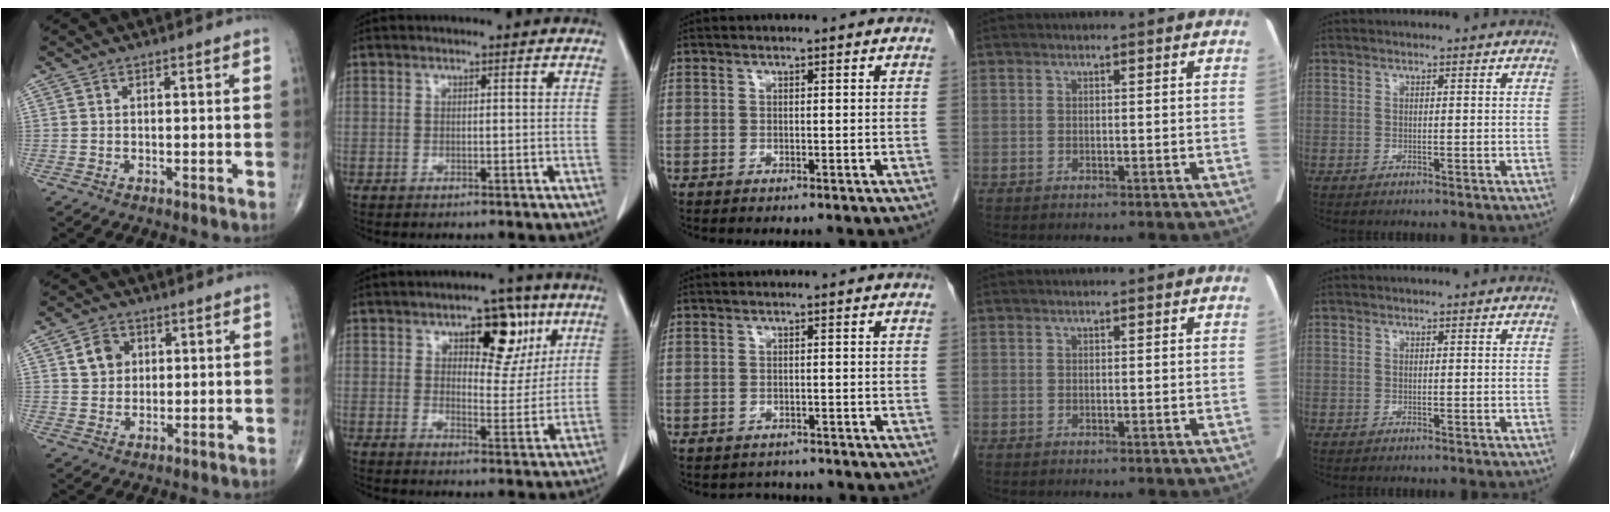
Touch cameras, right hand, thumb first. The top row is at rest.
{"thumb": {"total": 5.4, "force": [1.8, 4.5, 2.4], "torque": [-0.018, -0.006, 0.030]}, "index": {"total": 9.6, "force": [4.6, 4.6, 7.0], "torque": [-0.084, 0.012, 0.067]}, "middle": {"total": 2.5, "force": [-2.2, 1.0, -0.2], "torque": [-0.002, -0.002, -0.034]}}